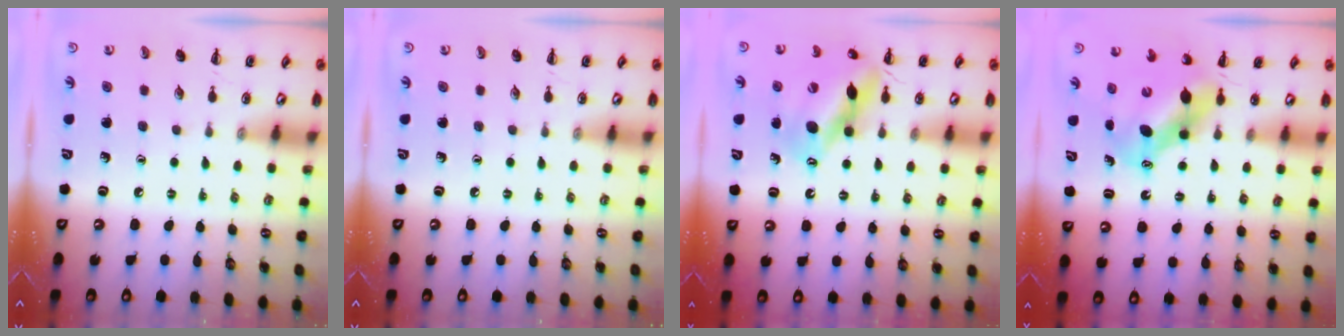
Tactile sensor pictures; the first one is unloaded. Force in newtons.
{"total": 0.0}
{"total": 12.8, "press": 12.2, "slide": 3.8}
{"total": 6.7, "press": 6.5, "slide": 1.3}